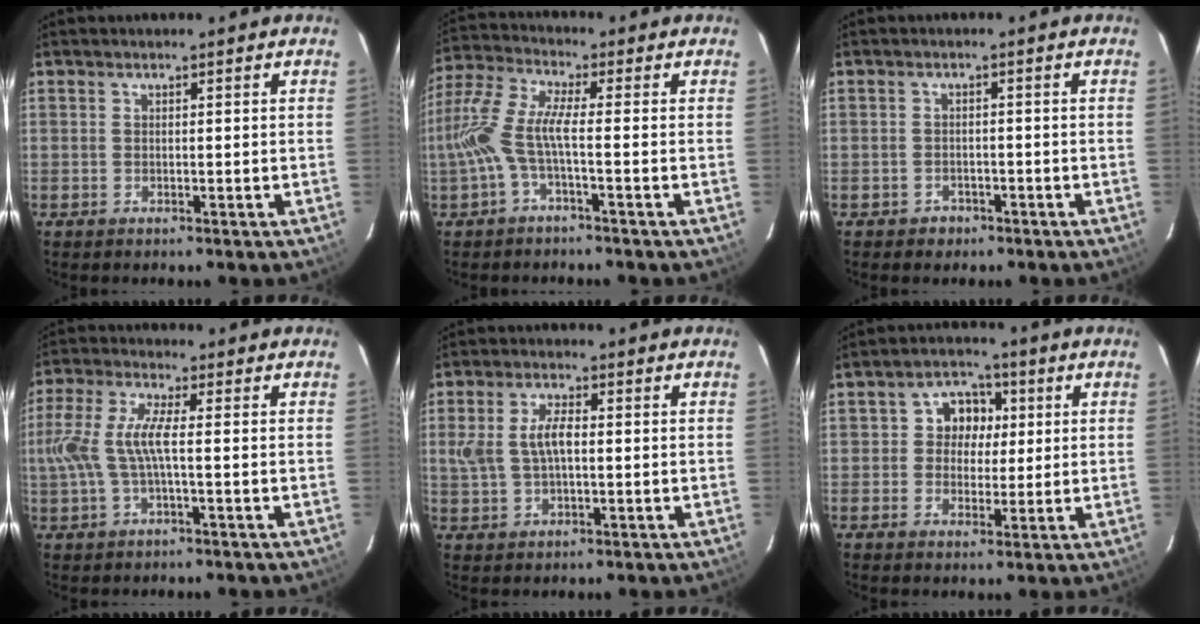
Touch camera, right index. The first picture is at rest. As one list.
[{"total": 8.9, "force": [-2.6, 1.4, 8.4], "torque": [-0.192, 0.004, -0.055]}, {"total": 2.8, "force": [-1.7, 2.2, 0.4], "torque": [-0.013, 0.007, -0.022]}, {"total": 8.4, "force": [-0.7, 1.9, 8.2], "torque": [-0.181, 0.004, -0.009]}, {"total": 6.2, "force": [0.4, 3.1, 5.4], "torque": [-0.112, 0.009, 0.012]}, {"total": 6.3, "force": [0.7, 5.8, 2.5], "torque": [-0.035, 0.024, 0.009]}]